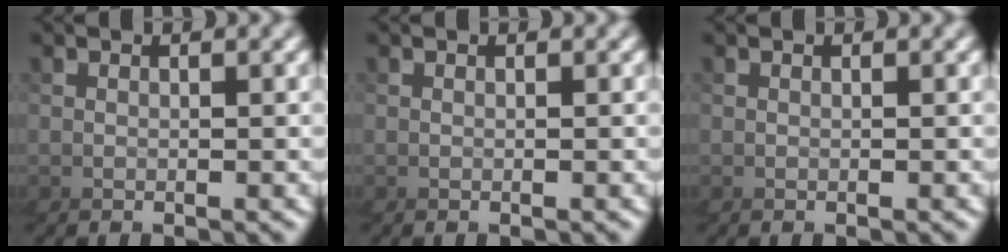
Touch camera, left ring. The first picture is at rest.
{"total": 0.0}
{"total": 0.0}